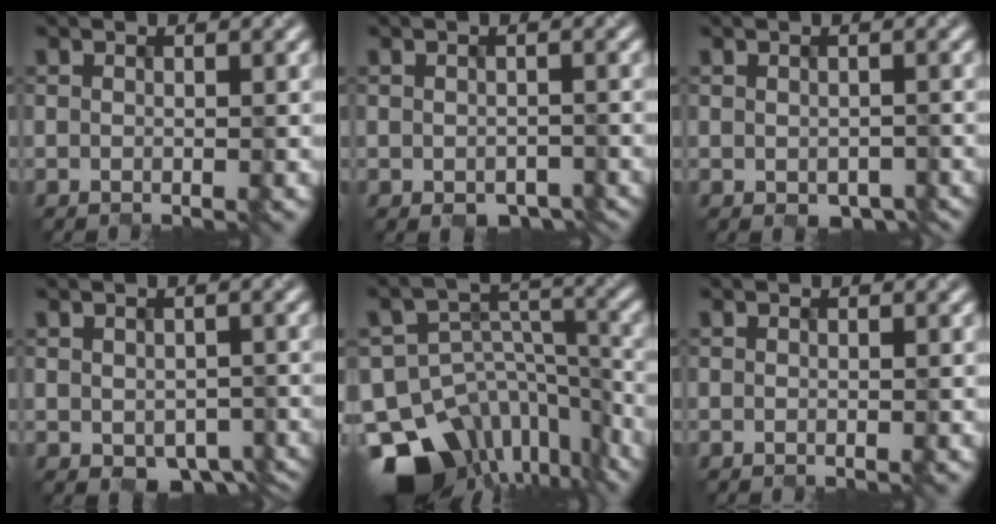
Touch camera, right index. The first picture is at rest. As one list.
[{"total": 2.1, "force": [-1.5, 1.1, 0.8], "torque": [-0.012, -0.009, -0.005]}, {"total": 1.8, "force": [-1.1, 1.1, 0.9], "torque": [-0.015, -0.008, 0.004]}, {"total": 3.9, "force": [-1.7, 2.7, 2.3], "torque": [-0.030, -0.015, 0.001]}, {"total": 14.1, "force": [-11.6, 6.9, 4.0], "torque": [-0.063, 0.011, -0.162]}, {"total": 0.0}]